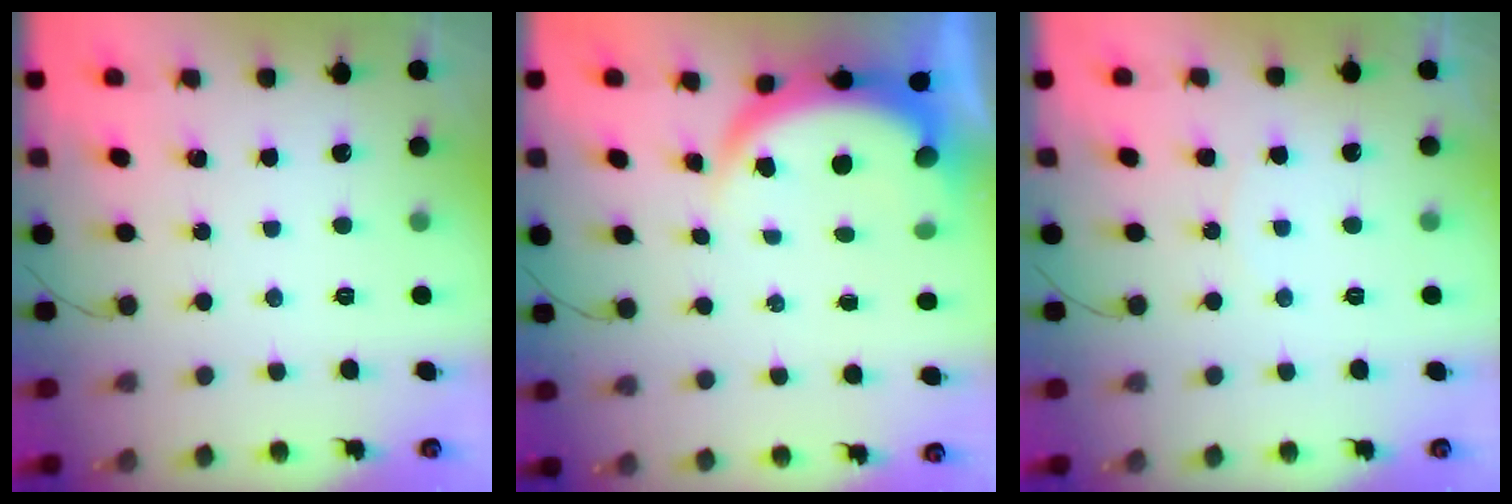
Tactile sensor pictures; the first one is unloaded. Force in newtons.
{"total": 6.8, "press": 6.8, "slide": 0.9}
{"total": 2.6, "press": 2.5, "slide": 0.6}